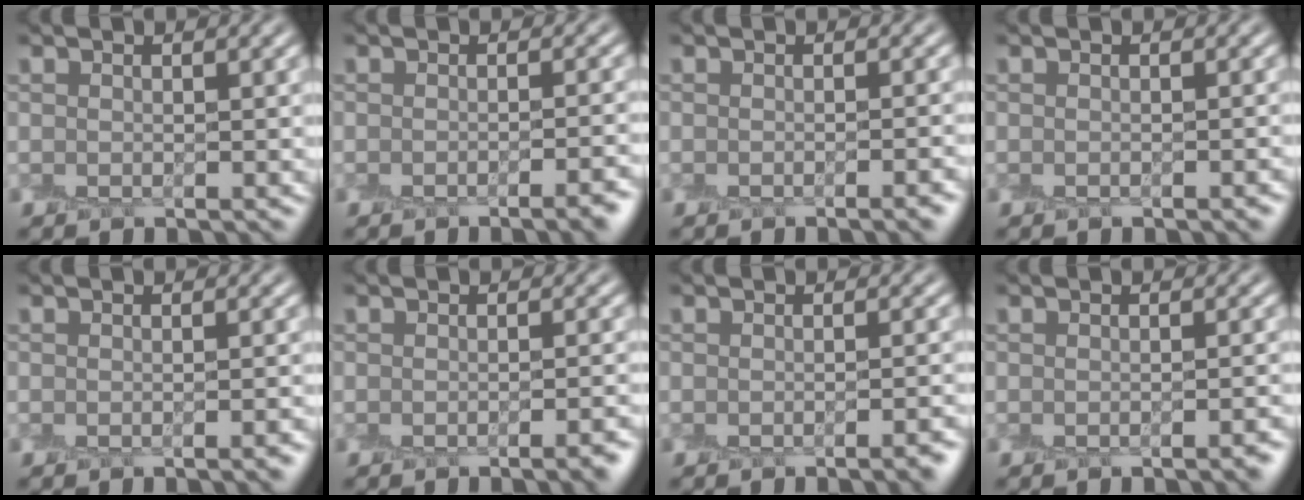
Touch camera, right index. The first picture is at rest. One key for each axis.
{"total": 3.1, "fx": -2.3, "fy": 0.5, "fz": 2.1, "tx": -0.022, "ty": -0.003, "tz": -0.027}
{"total": 2.3, "fx": -1.8, "fy": 0.1, "fz": 1.5, "tx": -0.015, "ty": -0.003, "tz": -0.021}
{"total": 1.0, "fx": -0.9, "fy": 0.1, "fz": 0.5, "tx": -0.004, "ty": -0.002, "tz": -0.012}
{"total": 1.7, "fx": -1.3, "fy": 0.0, "fz": 1.0, "tx": -0.012, "ty": -0.003, "tz": -0.017}
{"total": 2.7, "fx": -2.0, "fy": 0.3, "fz": 1.8, "tx": -0.019, "ty": -0.002, "tz": -0.024}
{"total": 2.5, "fx": -1.9, "fy": 0.2, "fz": 1.5, "tx": -0.017, "ty": -0.002, "tz": -0.024}
{"total": 2.0, "fx": -1.6, "fy": 0.1, "fz": 1.1, "tx": -0.013, "ty": -0.002, "tz": -0.020}